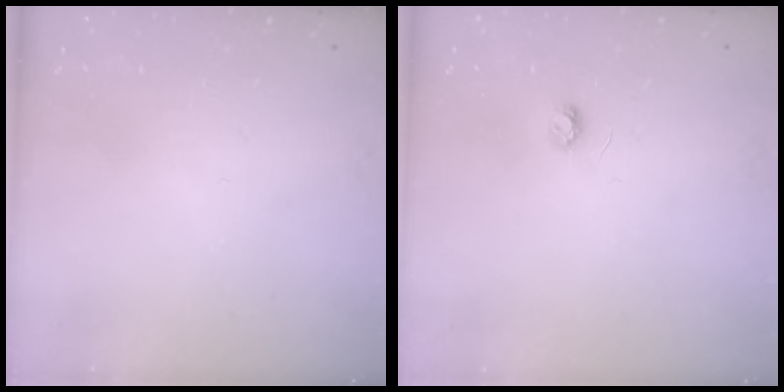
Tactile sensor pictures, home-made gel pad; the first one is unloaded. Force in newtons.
{"total": 3.2, "press": 3.2, "slide": 0.3}